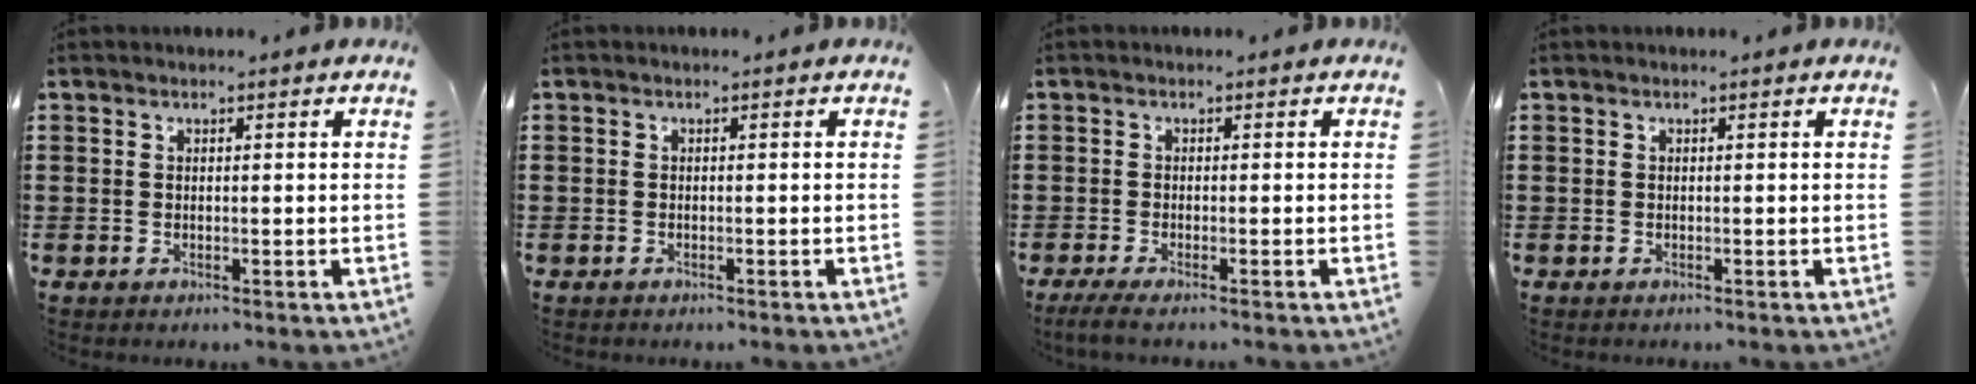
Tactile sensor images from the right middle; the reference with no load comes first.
{"total": 0.6, "force": [-0.5, 0.4, 0.0], "torque": [0.000, 0.003, -0.011]}
{"total": 1.4, "force": [-1.1, 0.0, 0.9], "torque": [-0.024, -0.004, -0.022]}
{"total": 0.0}